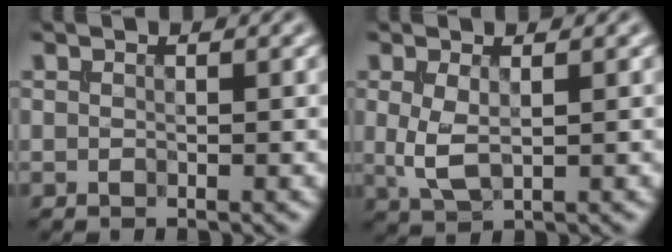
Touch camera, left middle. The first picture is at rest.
{"total": 2.8, "force": [0.3, 1.4, 2.4], "torque": [-0.057, -0.002, 0.008]}